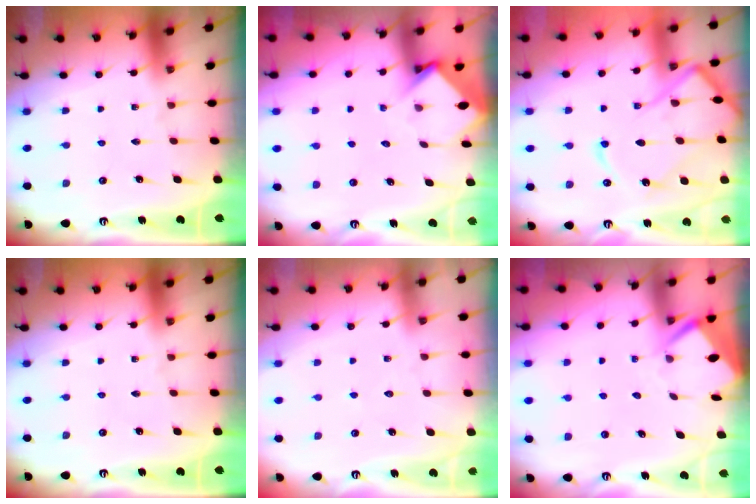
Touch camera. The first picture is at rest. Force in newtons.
{"total": 3.7, "press": 3.7, "slide": 0.3}
{"total": 14.0, "press": 14.0, "slide": 1.5}
{"total": 0.0}
{"total": 3.2, "press": 3.1, "slide": 0.4}
{"total": 3.5, "press": 3.5, "slide": 0.3}